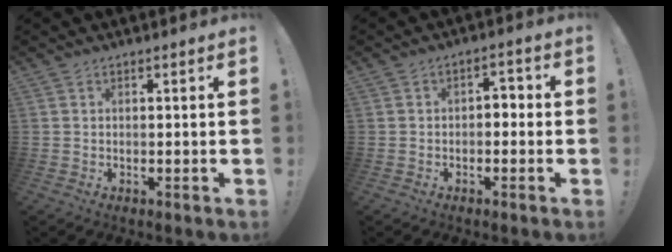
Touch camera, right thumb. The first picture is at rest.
{"total": 3.3, "force": [-1.7, 2.2, 1.8], "torque": [-0.031, 0.012, -0.033]}